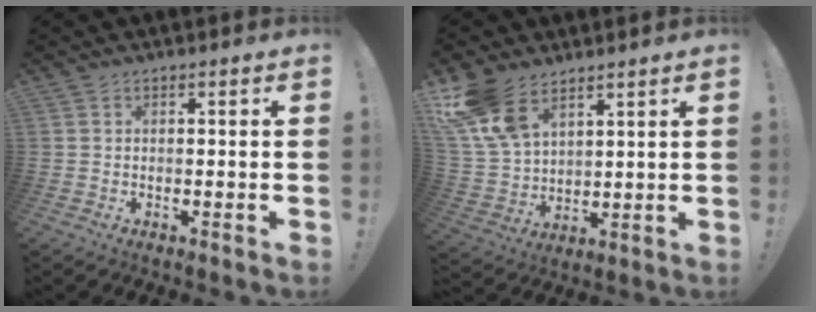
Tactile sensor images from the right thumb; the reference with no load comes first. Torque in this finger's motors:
{"motor_torque": [-0.41, 1.42, 1.11, 0.72, 0.29]}